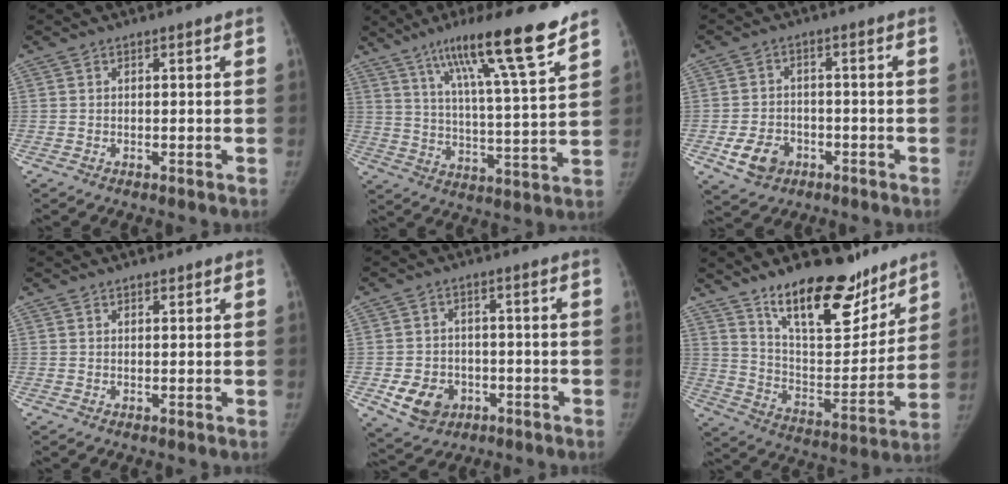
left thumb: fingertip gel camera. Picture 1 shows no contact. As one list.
[{"total": 18.4, "force": [12.6, 1.2, 13.3], "torque": [-0.197, -0.059, 0.203]}, {"total": 6.8, "force": [-2.9, 5.2, 3.3], "torque": [-0.048, 0.015, -0.045]}, {"total": 1.1, "force": [0.9, 0.5, 0.5], "torque": [-0.001, -0.006, 0.013]}, {"total": 8.0, "force": [-2.8, 6.4, 3.8], "torque": [-0.047, 0.013, -0.036]}, {"total": 21.3, "force": [15.3, 8.5, 12.1], "torque": [-0.135, -0.098, 0.249]}]